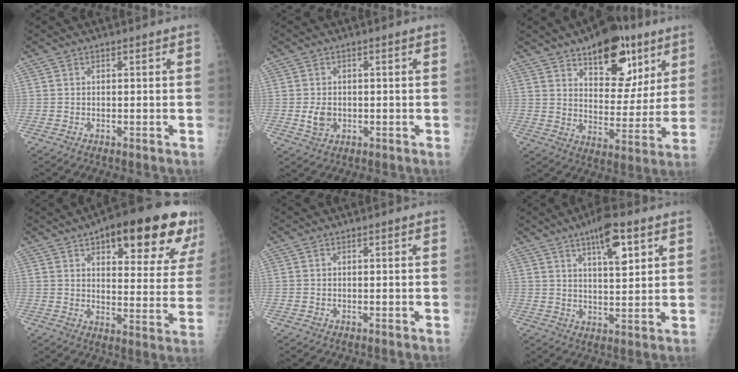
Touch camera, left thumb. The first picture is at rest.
{"total": 3.3, "force": [-0.5, 2.5, 2.0], "torque": [-0.031, -0.002, -0.005]}
{"total": 17.2, "force": [9.8, 9.0, 10.9], "torque": [-0.099, -0.048, 0.146]}
{"total": 22.5, "force": [12.3, 7.9, 17.1], "torque": [-0.185, -0.025, 0.164]}
{"total": 0.0}
{"total": 9.2, "force": [4.8, 2.9, 7.3], "torque": [-0.102, -0.023, 0.075]}